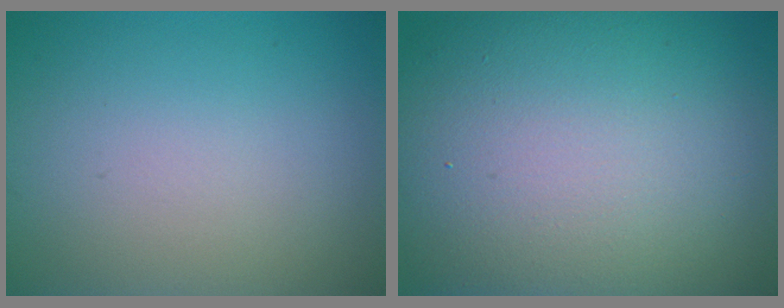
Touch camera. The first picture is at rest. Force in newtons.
{"total": 17.3, "press": 17.3, "slide": 0.9}